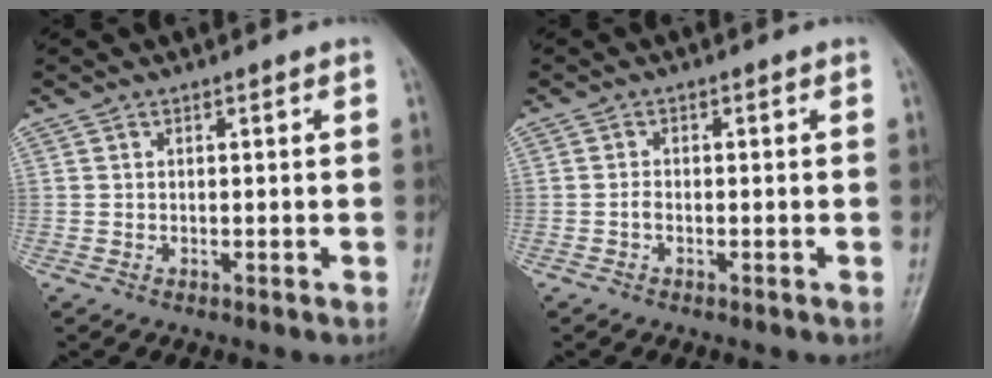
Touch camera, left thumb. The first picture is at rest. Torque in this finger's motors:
{"motor_torque": [-0.14, 0.11, 0.06, 0.20, 0.00]}